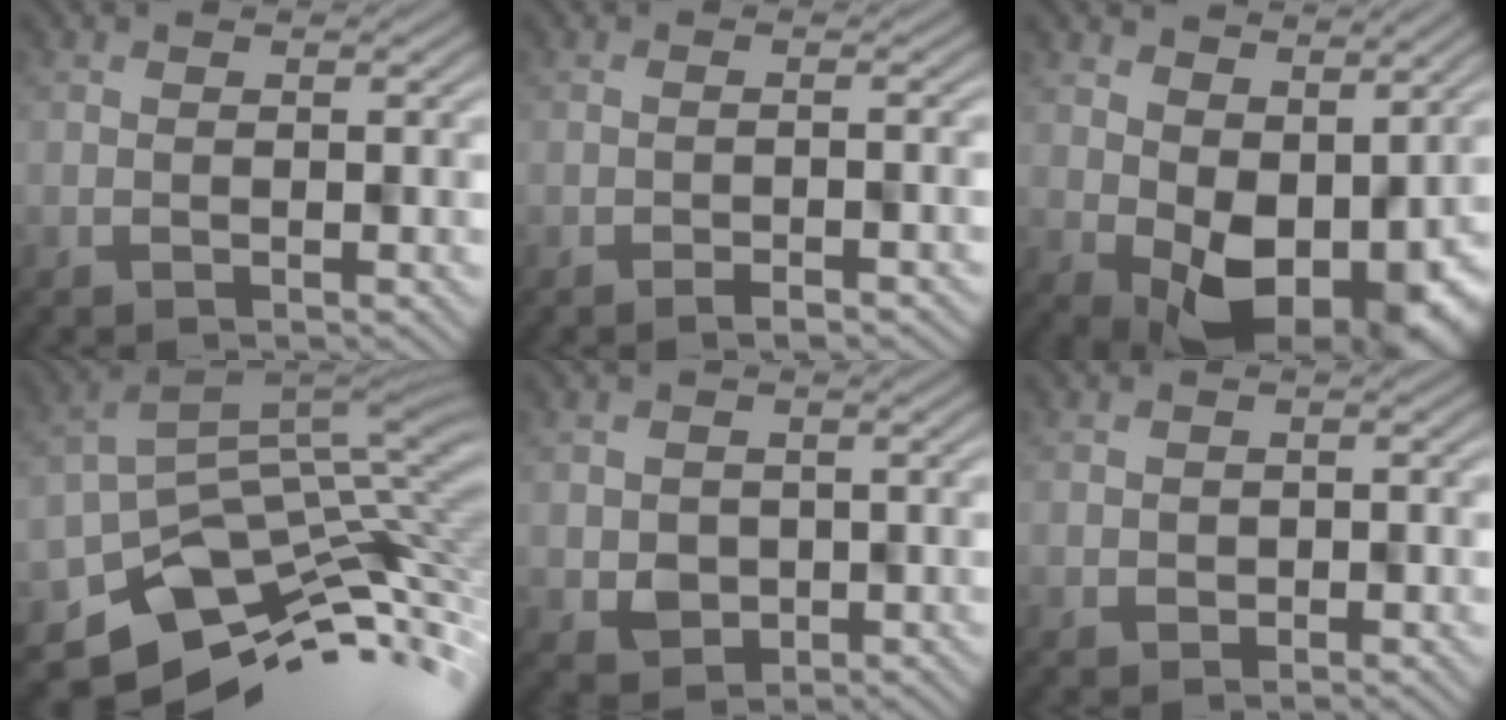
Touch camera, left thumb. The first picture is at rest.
{"total": 1.3, "force": [-1.3, -0.1, 0.3], "torque": [-0.002, 0.006, -0.024]}
{"total": 8.8, "force": [0.5, 6.3, 6.1], "torque": [-0.097, -0.042, 0.032]}
{"total": 8.7, "force": [-5.1, 4.7, 5.2], "torque": [-0.098, -0.024, -0.082]}
{"total": 2.8, "force": [0.2, 2.8, -0.2], "torque": [0.003, -0.017, 0.002]}
{"total": 1.6, "force": [-0.4, 1.5, 0.2], "torque": [0.006, -0.005, -0.004]}